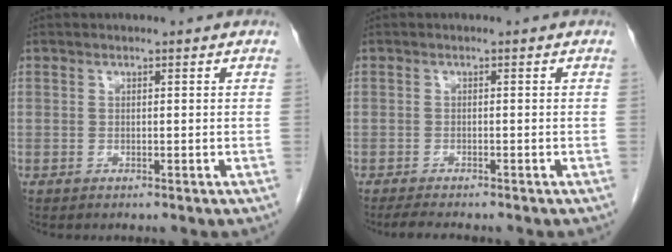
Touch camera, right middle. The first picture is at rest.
{"total": 3.5, "force": [-3.0, 0.4, 1.7], "torque": [-0.033, -0.011, -0.044]}